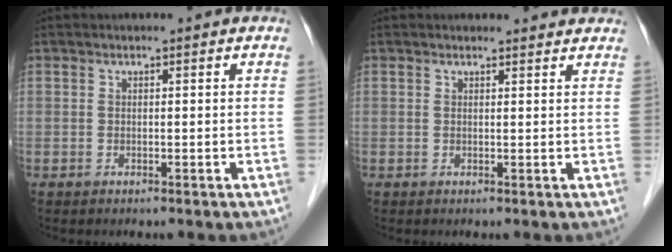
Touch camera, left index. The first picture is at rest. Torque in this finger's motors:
{"motor_torque": [0.34, -0.36, -0.06, -0.02]}